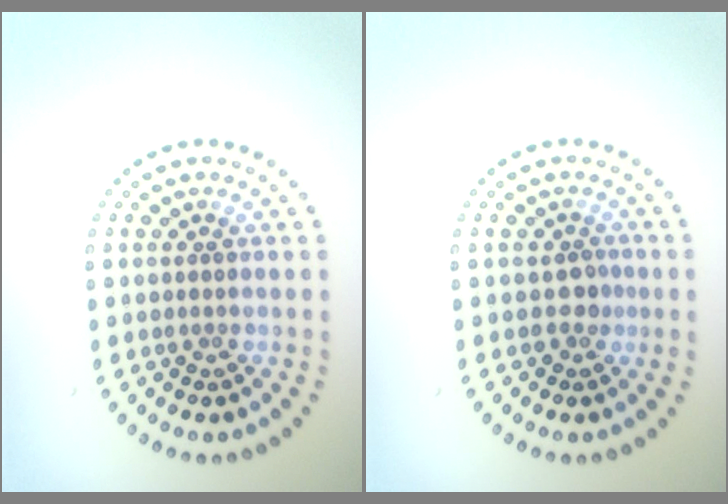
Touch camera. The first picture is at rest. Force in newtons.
{"total": 1.2, "press": 1.0, "slide": 0.7}